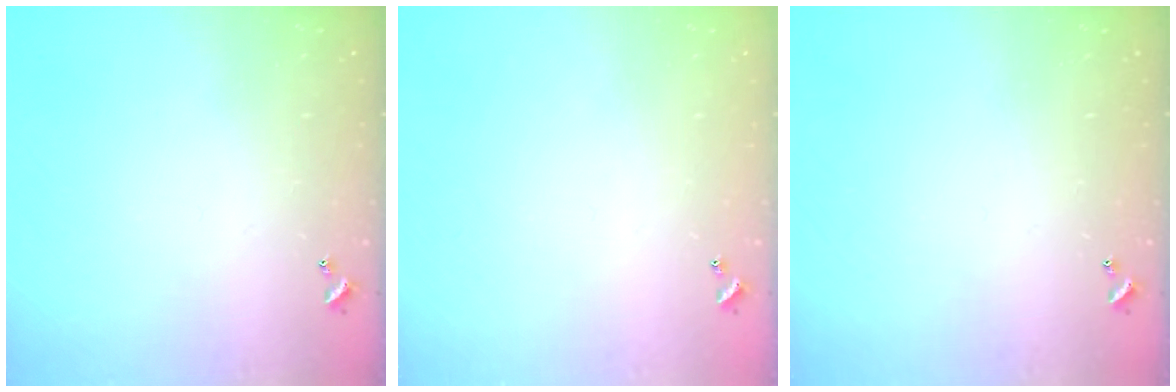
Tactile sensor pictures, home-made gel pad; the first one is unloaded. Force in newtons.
{"total": 0.0}
{"total": 0.0}